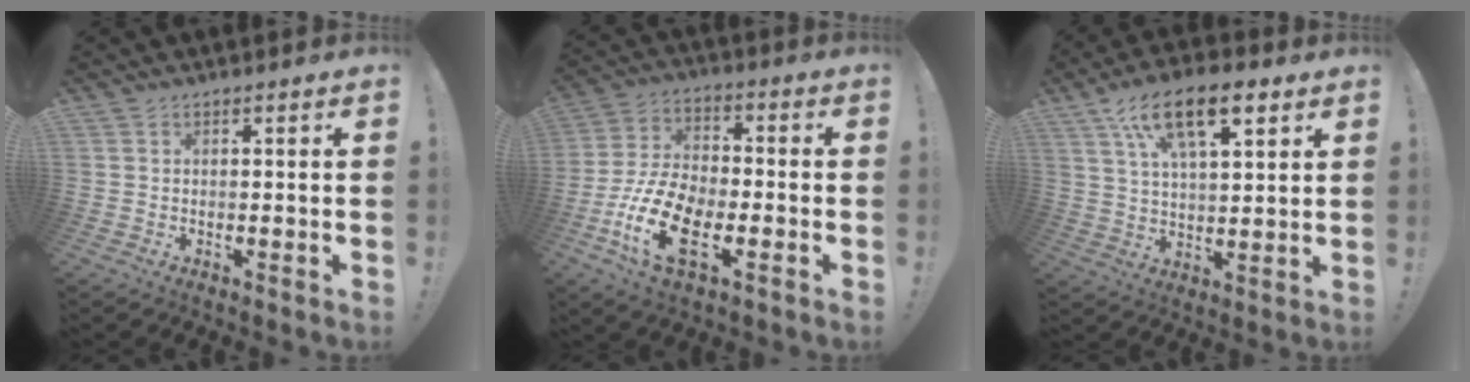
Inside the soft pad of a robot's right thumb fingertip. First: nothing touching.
{"total": 16.7, "force": [-6.5, 9.2, 12.3], "torque": [-0.247, 0.028, -0.109]}
{"total": 15.7, "force": [8.1, 6.7, 11.6], "torque": [-0.182, -0.025, 0.137]}